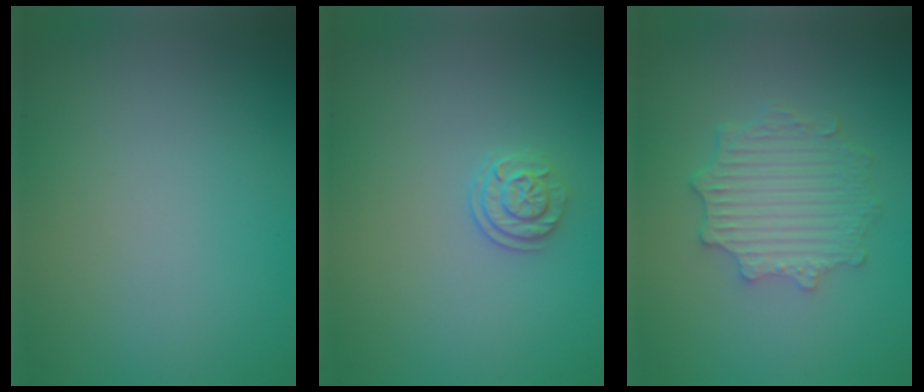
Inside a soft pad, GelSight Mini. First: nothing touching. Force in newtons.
{"total": 1.9, "press": 1.6, "slide": 1.1}
{"total": 4.5, "press": 3.6, "slide": 2.7}